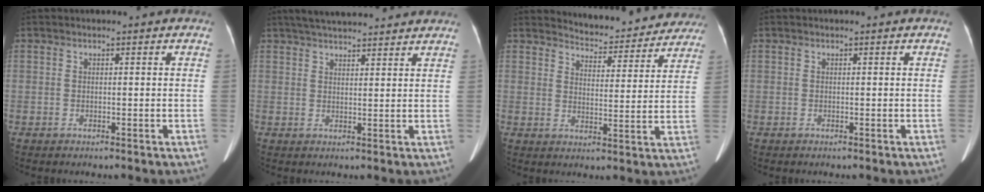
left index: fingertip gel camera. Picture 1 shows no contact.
{"total": 13.1, "force": [11.7, 1.8, 5.5], "torque": [-0.082, 0.040, 0.163]}
{"total": 13.8, "force": [13.3, 3.0, 2.1], "torque": [-0.007, -0.016, 0.154]}
{"total": 0.0}